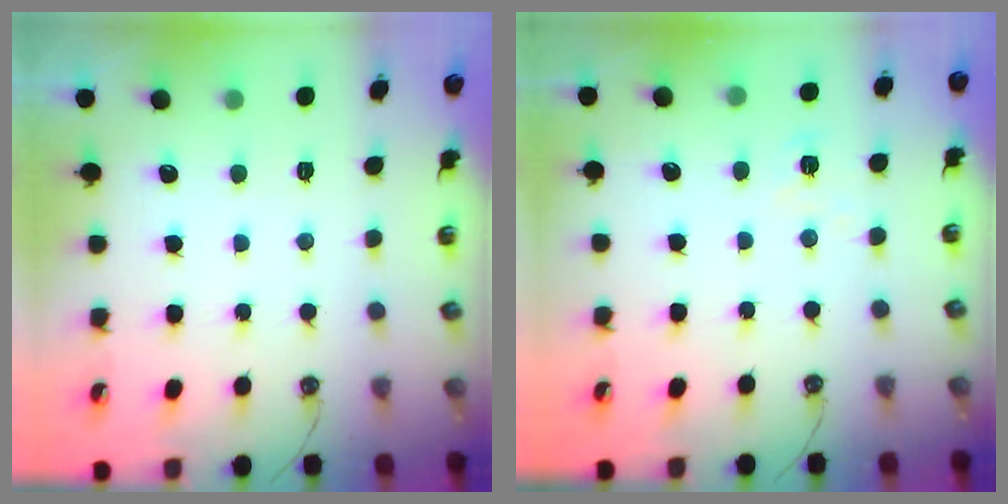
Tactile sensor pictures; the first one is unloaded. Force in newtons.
{"total": 5.4, "press": 5.3, "slide": 0.5}